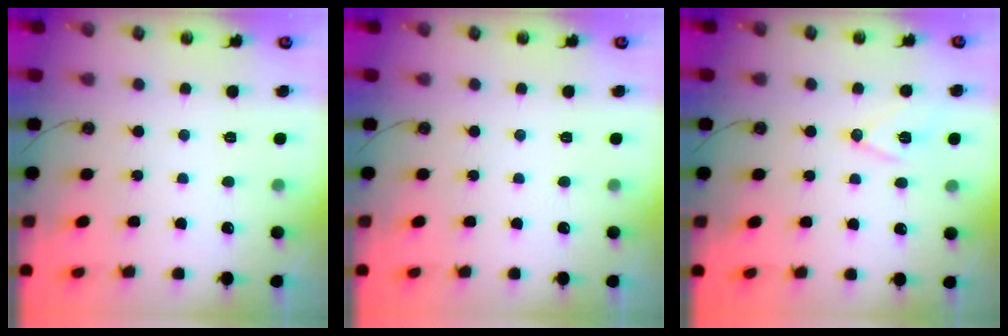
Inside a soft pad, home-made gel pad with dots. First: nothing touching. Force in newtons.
{"total": 0.0}
{"total": 10.0, "press": 9.4, "slide": 3.5}